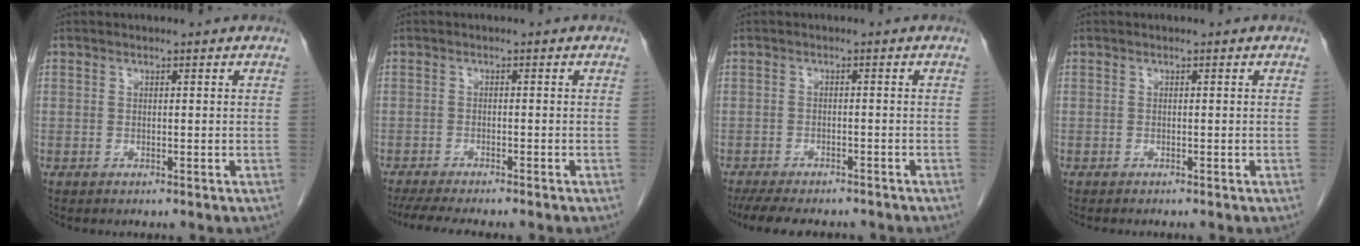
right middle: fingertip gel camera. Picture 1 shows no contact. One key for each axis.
{"total": 9.0, "fx": -7.6, "fy": 0.8, "fz": 4.7, "tx": -0.062, "ty": -0.013, "tz": -0.114}
{"total": 11.5, "fx": -9.9, "fy": 3.3, "fz": 4.9, "tx": -0.090, "ty": -0.009, "tz": -0.134}
{"total": 1.3, "fx": -1.1, "fy": 0.0, "fz": 0.6, "tx": -0.007, "ty": 0.001, "tz": -0.013}